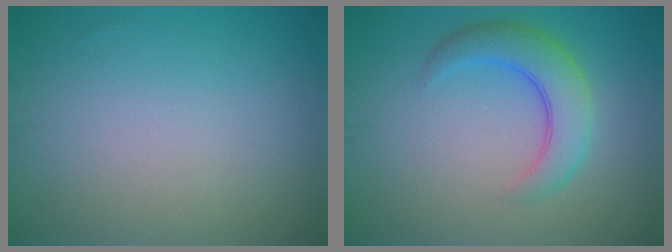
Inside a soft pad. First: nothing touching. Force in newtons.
{"total": 4.4, "press": 4.4, "slide": 0.3}